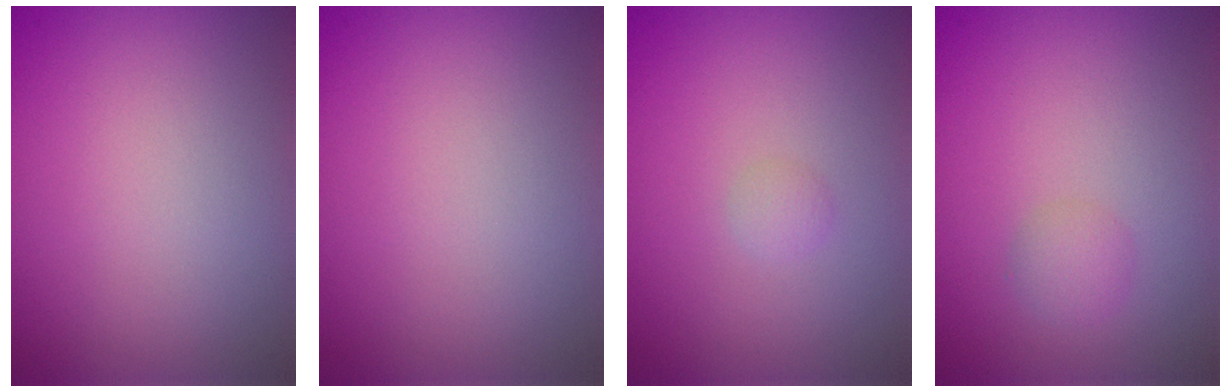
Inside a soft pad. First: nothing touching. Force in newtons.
{"total": 0.0}
{"total": 0.7, "press": 0.7, "slide": 0.0}
{"total": 1.3, "press": 1.3, "slide": 0.0}